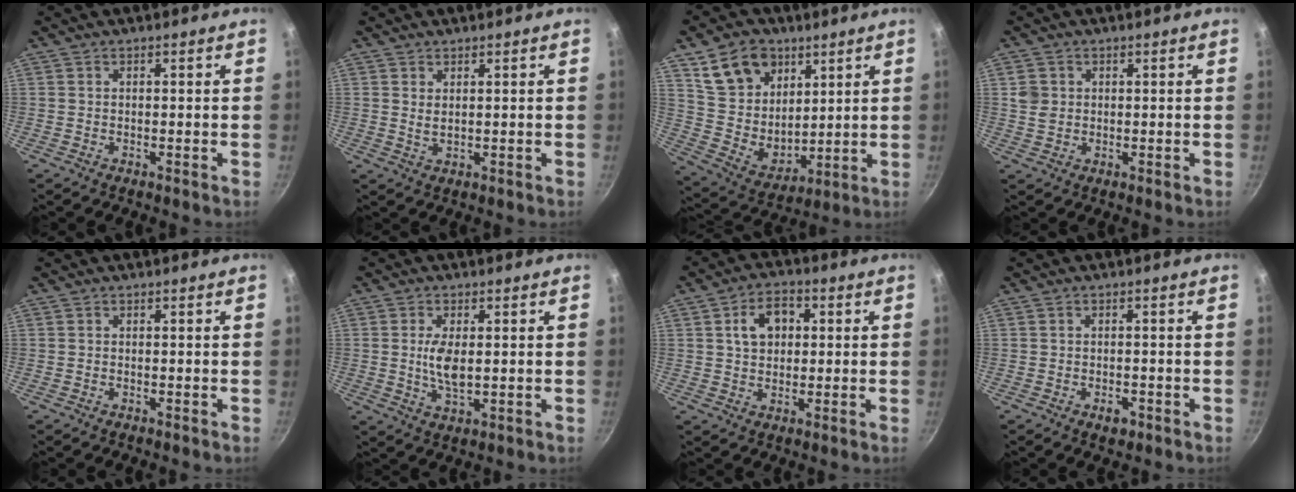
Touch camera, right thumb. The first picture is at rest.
{"total": 1.8, "force": [0.7, 0.8, 1.4], "torque": [-0.024, -0.008, 0.019]}
{"total": 15.2, "force": [8.1, 11.0, 6.8], "torque": [-0.082, -0.038, 0.160]}
{"total": 3.2, "force": [0.7, 2.7, 1.5], "torque": [-0.017, -0.001, 0.018]}
{"total": 0.0}
{"total": 3.4, "force": [0.3, 1.5, 3.0], "torque": [-0.060, -0.007, 0.007]}
{"total": 7.4, "force": [1.7, 5.2, 5.0], "torque": [-0.066, 0.008, 0.025]}
{"total": 2.3, "force": [-1.2, 1.3, 1.5], "torque": [-0.018, 0.002, -0.016]}